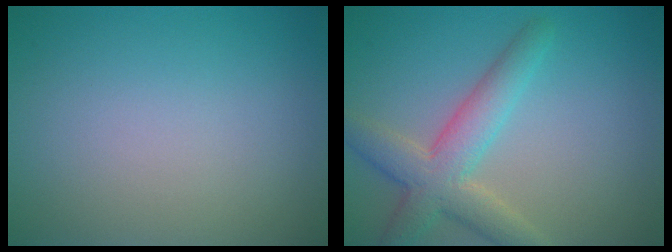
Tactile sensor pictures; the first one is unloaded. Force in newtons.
{"total": 4.9, "press": 4.9, "slide": 0.3}